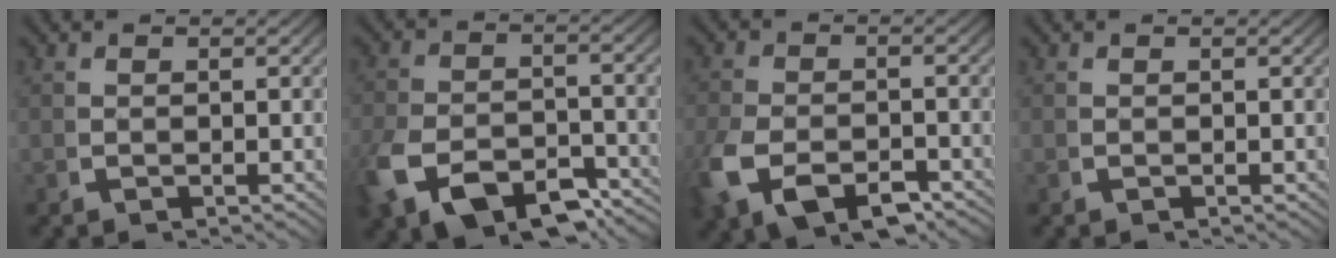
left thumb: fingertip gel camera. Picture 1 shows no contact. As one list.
[{"total": 8.4, "force": [-4.6, 5.0, 5.0], "torque": [-0.106, -0.034, -0.063]}, {"total": 6.3, "force": [-3.0, 3.7, 4.1], "torque": [-0.094, -0.024, -0.040]}, {"total": 0.0}]